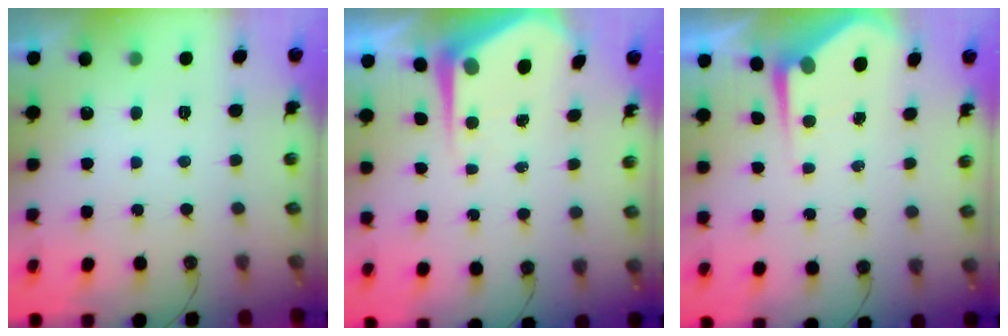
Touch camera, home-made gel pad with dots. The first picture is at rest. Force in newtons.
{"total": 6.1, "press": 6.1, "slide": 0.6}
{"total": 5.0, "press": 4.9, "slide": 0.7}